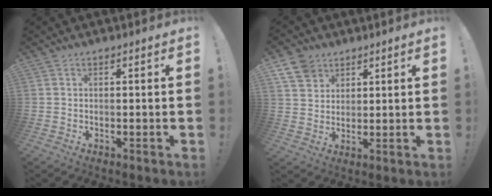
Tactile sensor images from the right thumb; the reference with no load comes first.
{"total": 7.8, "force": [5.0, 5.6, 2.3], "torque": [-0.038, -0.027, 0.099]}